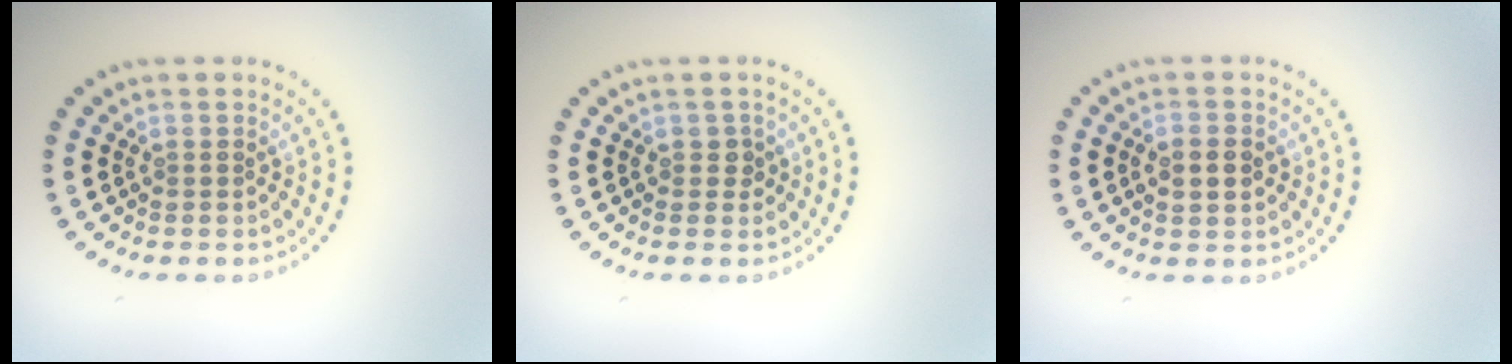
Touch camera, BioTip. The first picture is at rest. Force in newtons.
{"total": 1.0, "press": 0.9, "slide": 0.4}
{"total": 2.2, "press": 2.1, "slide": 0.1}